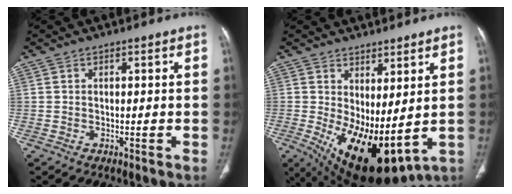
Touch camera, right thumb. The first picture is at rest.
{"total": 14.7, "force": [-0.2, 6.4, 13.2], "torque": [-0.225, -0.025, 0.026]}